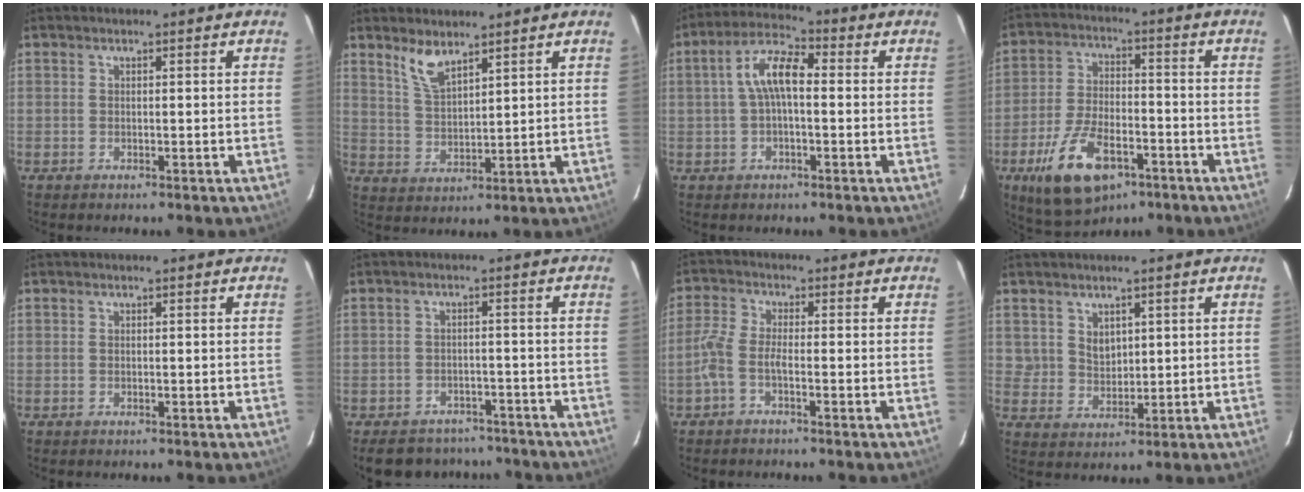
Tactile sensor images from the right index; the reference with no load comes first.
{"total": 5.6, "force": [4.3, 1.7, 3.2], "torque": [-0.063, -0.001, 0.091]}
{"total": 7.6, "force": [0.2, 3.0, 6.9], "torque": [-0.141, 0.024, 0.002]}
{"total": 15.3, "force": [-8.1, 7.3, 10.7], "torque": [-0.224, -0.019, -0.137]}
{"total": 0.0}
{"total": 13.9, "force": [-11.4, 6.6, 4.4], "torque": [-0.102, 0.016, -0.142]}
{"total": 3.6, "force": [-1.8, 0.8, 3.1], "torque": [-0.078, 0.006, -0.039]}
{"total": 4.1, "force": [2.4, 3.2, 1.0], "torque": [-0.010, 0.005, 0.052]}